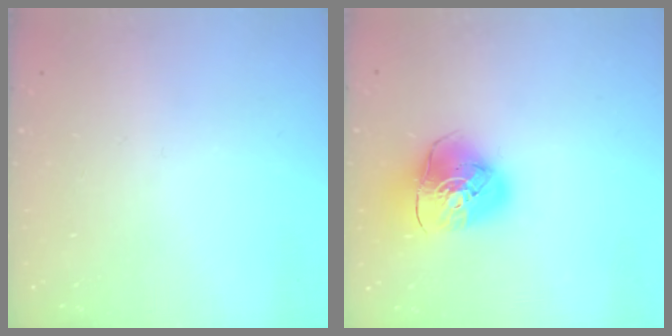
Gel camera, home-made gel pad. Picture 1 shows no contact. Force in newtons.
{"total": 12.7, "press": 12.6, "slide": 1.7}